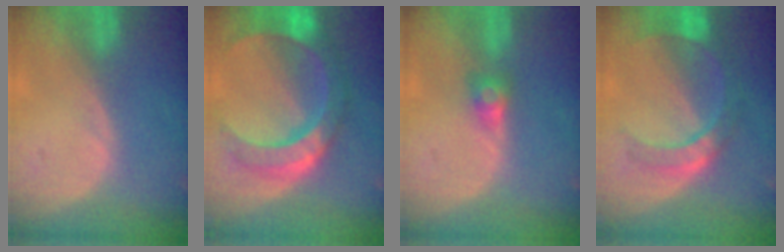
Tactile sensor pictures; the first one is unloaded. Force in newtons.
{"total": 10.8, "press": 10.7, "slide": 1.0}
{"total": 2.6, "press": 2.4, "slide": 1.0}
{"total": 7.2, "press": 6.9, "slide": 1.9}